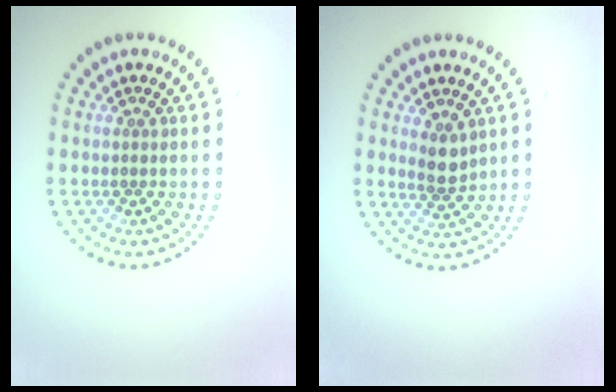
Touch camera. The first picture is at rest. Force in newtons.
{"total": 2.1, "press": 1.7, "slide": 1.2}